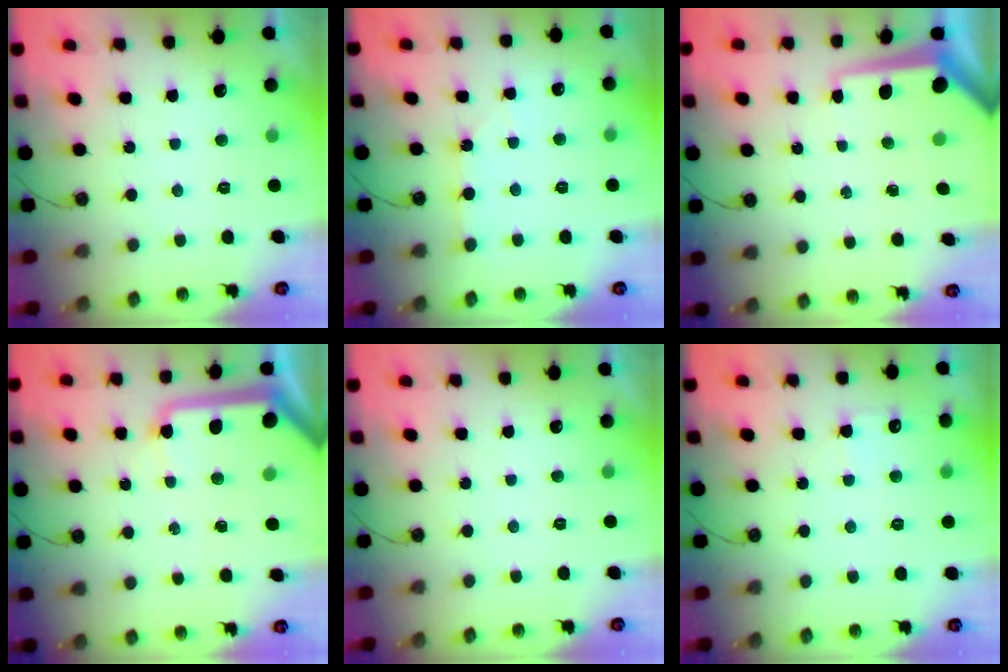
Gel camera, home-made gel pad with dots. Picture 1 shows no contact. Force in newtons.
{"total": 1.5, "press": 1.5, "slide": 0.3}
{"total": 8.2, "press": 8.1, "slide": 0.9}
{"total": 14.9, "press": 14.8, "slide": 1.8}
{"total": 0.0}
{"total": 4.7, "press": 4.6, "slide": 0.6}